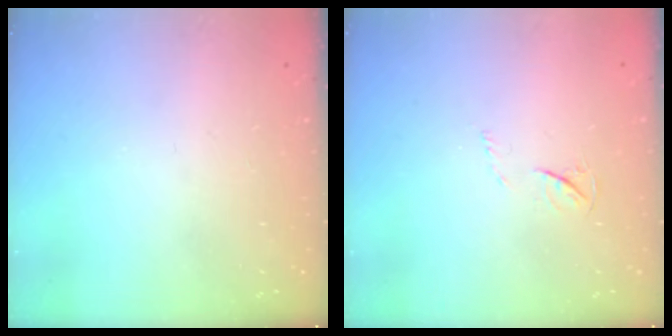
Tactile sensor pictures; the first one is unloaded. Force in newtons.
{"total": 3.3, "press": 3.2, "slide": 0.5}